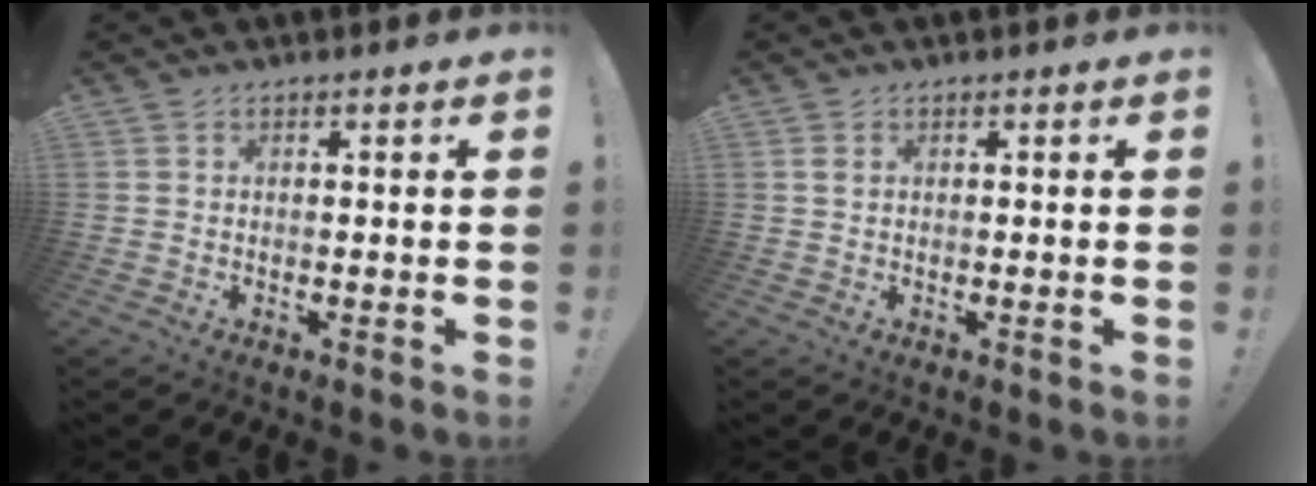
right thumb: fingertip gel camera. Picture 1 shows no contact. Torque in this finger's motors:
{"motor_torque": [0.00, 0.00, 0.00, 0.00, 0.00]}